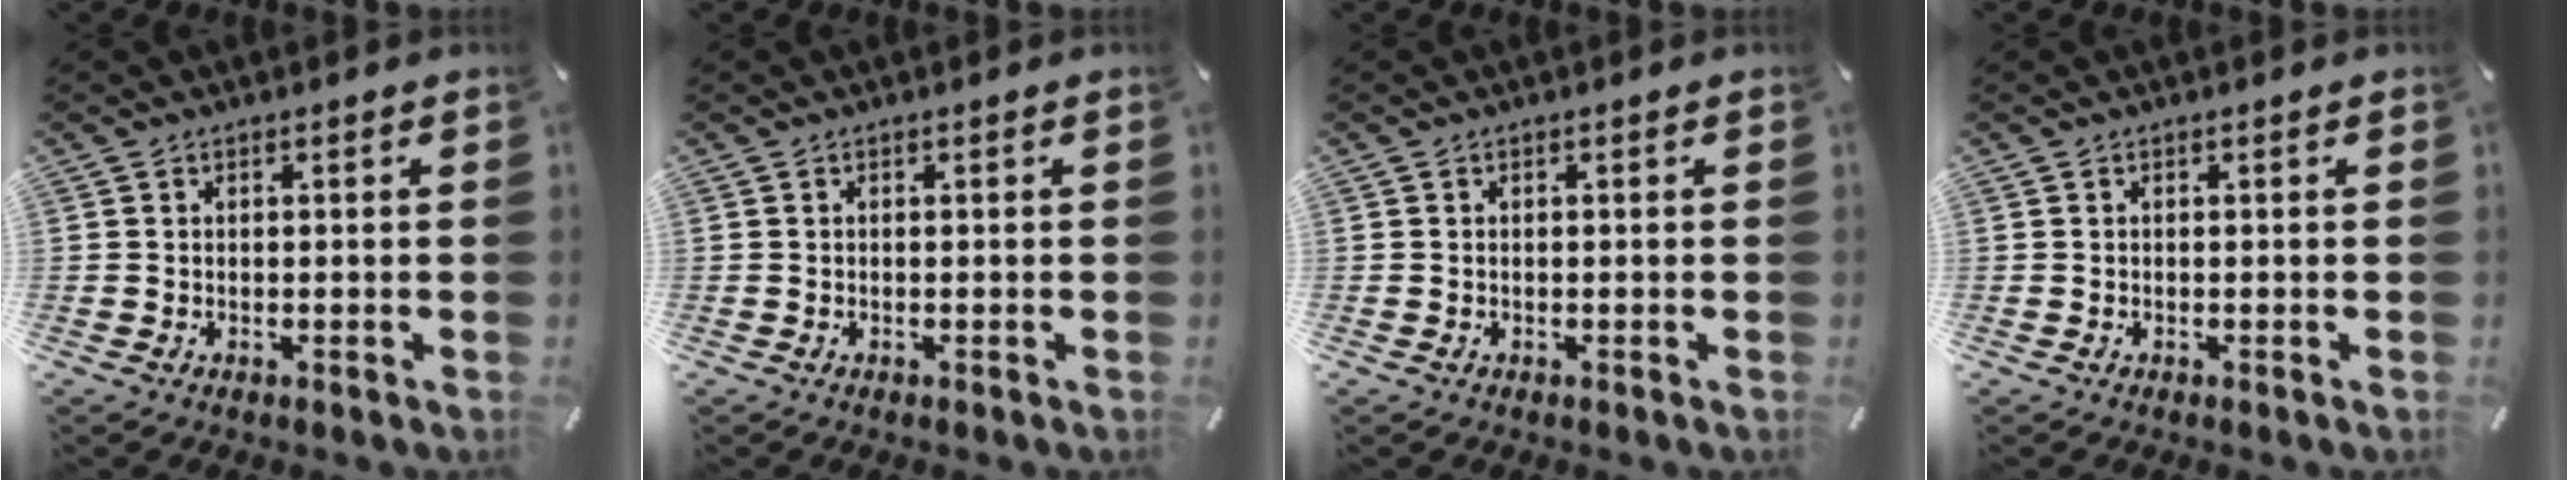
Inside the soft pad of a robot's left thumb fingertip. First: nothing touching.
{"total": 0.0}
{"total": 0.0}
{"total": 0.0}